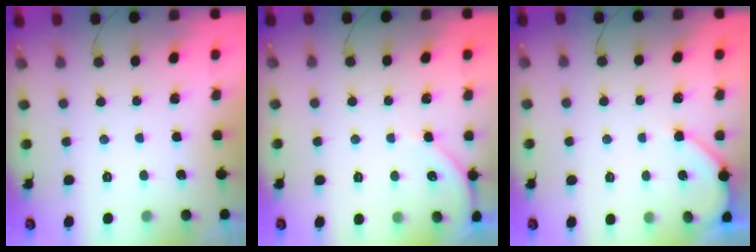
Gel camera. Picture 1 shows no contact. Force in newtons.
{"total": 4.3, "press": 4.3, "slide": 0.6}
{"total": 4.1, "press": 4.1, "slide": 0.4}